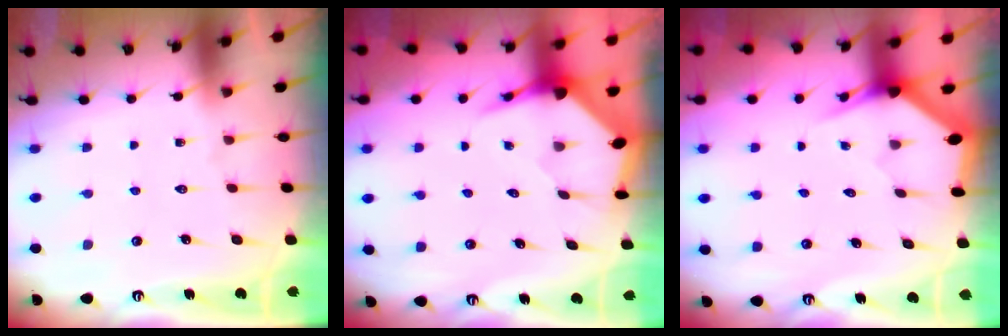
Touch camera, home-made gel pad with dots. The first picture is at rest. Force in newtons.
{"total": 3.9, "press": 3.9, "slide": 0.5}
{"total": 3.1, "press": 3.1, "slide": 0.1}